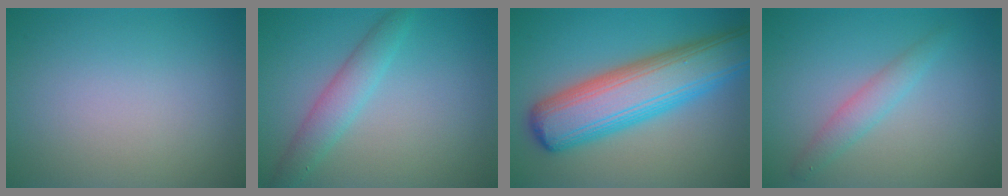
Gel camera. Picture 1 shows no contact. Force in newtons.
{"total": 2.9, "press": 2.9, "slide": 0.1}
{"total": 9.8, "press": 9.8, "slide": 0.5}
{"total": 2.0, "press": 2.0, "slide": 0.1}